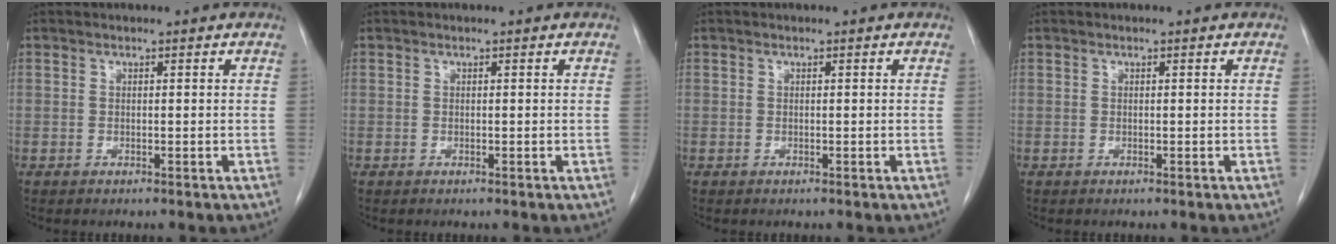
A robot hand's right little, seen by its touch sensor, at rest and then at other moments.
{"total": 0.0}
{"total": 0.0}
{"total": 0.0}